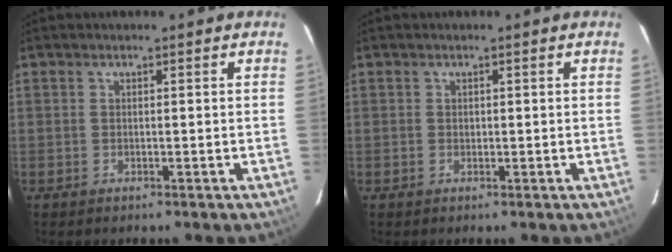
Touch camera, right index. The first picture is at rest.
{"total": 0.5, "force": [0.0, 0.5, 0.1], "torque": [0.001, 0.001, 0.002]}